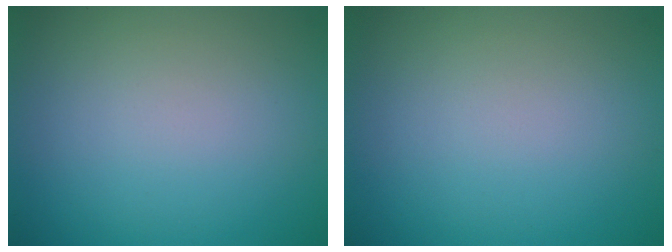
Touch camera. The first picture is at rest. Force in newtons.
{"total": 0.0}